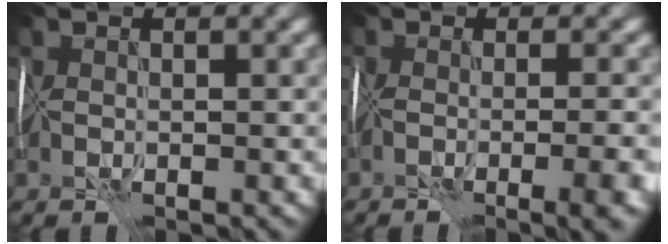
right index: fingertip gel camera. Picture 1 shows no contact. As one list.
[{"total": 9.3, "force": [-5.1, 3.4, 7.0], "torque": [-0.080, -0.003, -0.041]}]